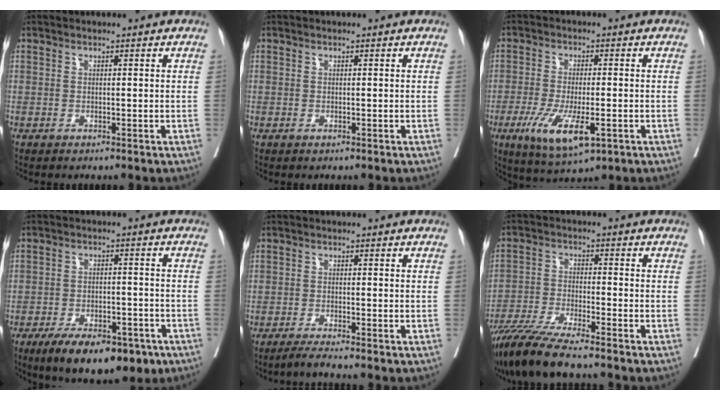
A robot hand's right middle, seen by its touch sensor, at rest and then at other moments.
{"total": 0.0}
{"total": 9.5, "force": [-3.7, 2.5, 8.4], "torque": [-0.162, -0.024, -0.055]}
{"total": 13.5, "force": [-9.0, 5.6, 8.3], "torque": [-0.119, -0.003, -0.137]}
{"total": 2.7, "force": [-2.4, -0.7, 1.1], "torque": [-0.025, -0.008, -0.049]}
{"total": 10.0, "force": [-8.5, -0.2, 5.3], "torque": [-0.090, -0.030, -0.153]}